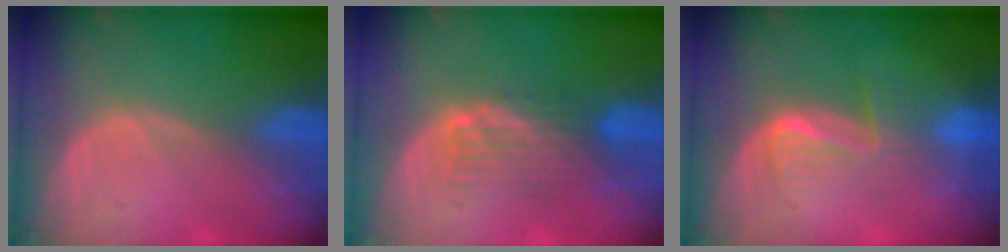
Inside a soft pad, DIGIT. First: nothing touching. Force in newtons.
{"total": 5.0, "press": 4.3, "slide": 2.6}
{"total": 4.5, "press": 4.5, "slide": 0.5}